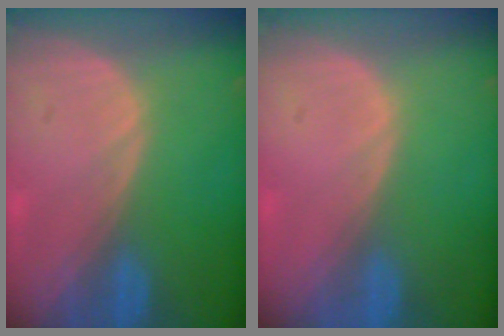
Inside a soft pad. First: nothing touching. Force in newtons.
{"total": 0.0}